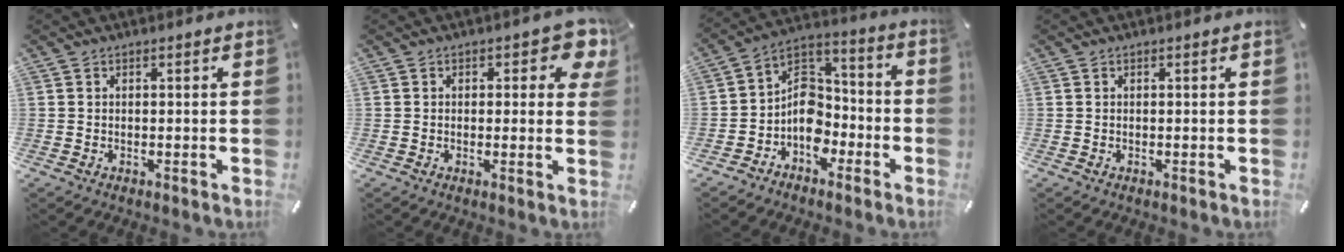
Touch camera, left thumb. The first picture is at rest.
{"total": 5.4, "force": [2.3, 2.9, 3.9], "torque": [-0.034, -0.011, 0.032]}
{"total": 10.4, "force": [-4.5, 8.3, 4.2], "torque": [-0.074, 0.023, -0.079]}
{"total": 0.0}